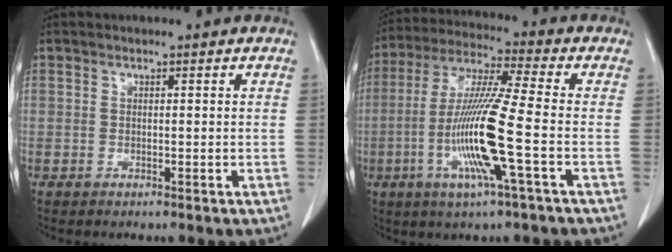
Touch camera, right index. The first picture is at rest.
{"total": 13.9, "force": [-3.6, -0.5, 13.5], "torque": [-0.277, -0.012, -0.077]}